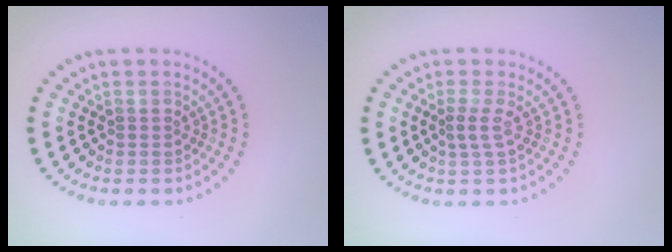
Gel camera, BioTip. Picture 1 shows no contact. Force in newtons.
{"total": 1.3, "press": 0.9, "slide": 0.9}